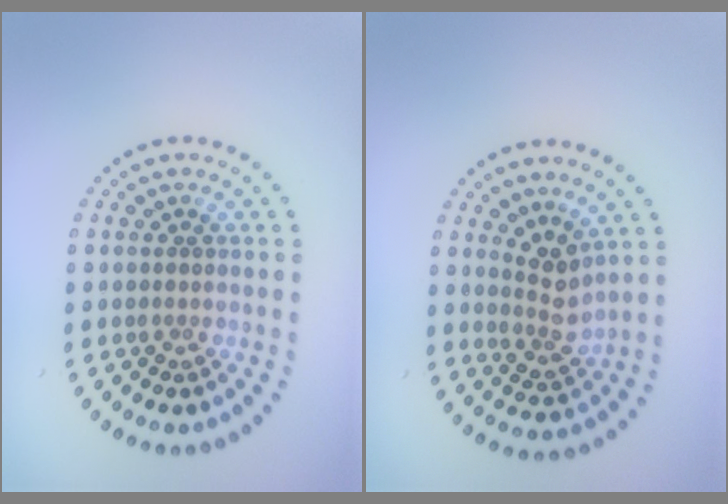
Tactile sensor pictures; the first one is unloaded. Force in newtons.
{"total": 2.7, "press": 2.0, "slide": 1.9}